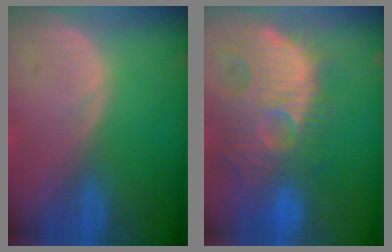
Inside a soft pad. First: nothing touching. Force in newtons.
{"total": 14.2, "press": 12.5, "slide": 6.8}